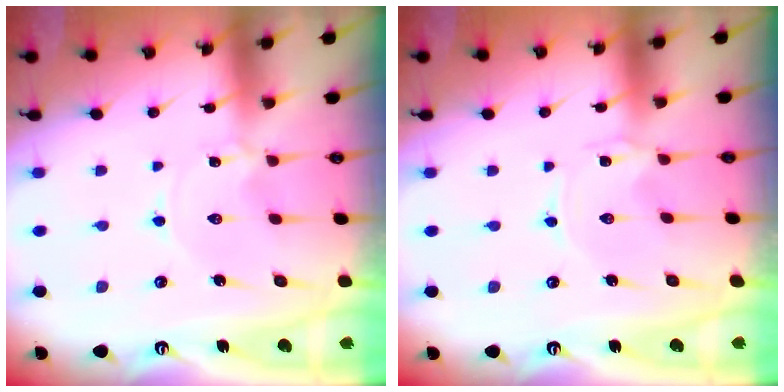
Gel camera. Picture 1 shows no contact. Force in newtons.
{"total": 0.0}